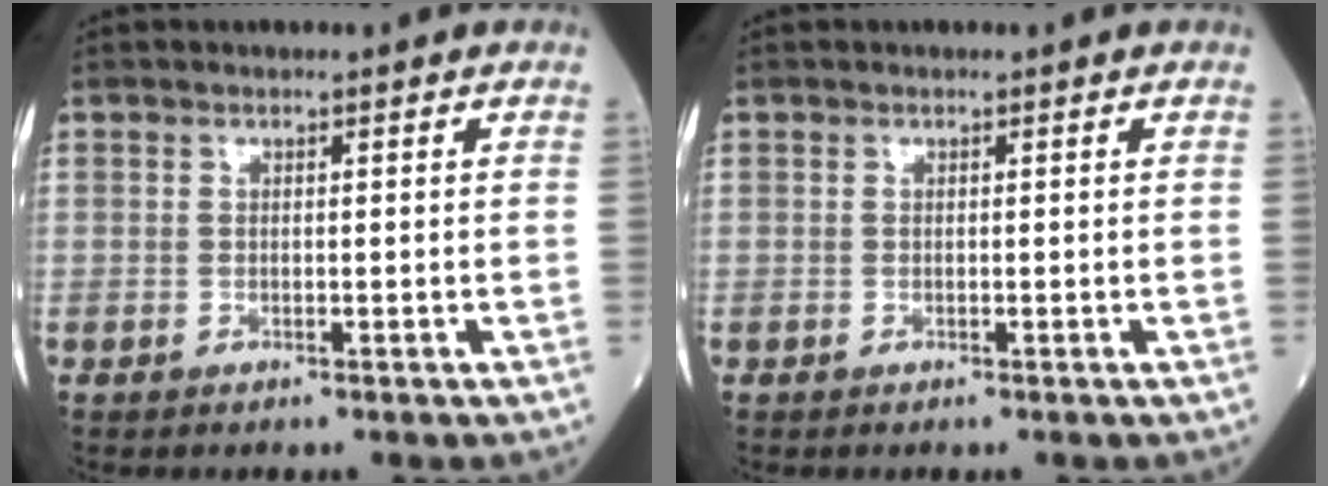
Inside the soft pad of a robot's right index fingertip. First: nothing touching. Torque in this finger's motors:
{"motor_torque": [0.00, 0.00, 0.00, 0.00]}